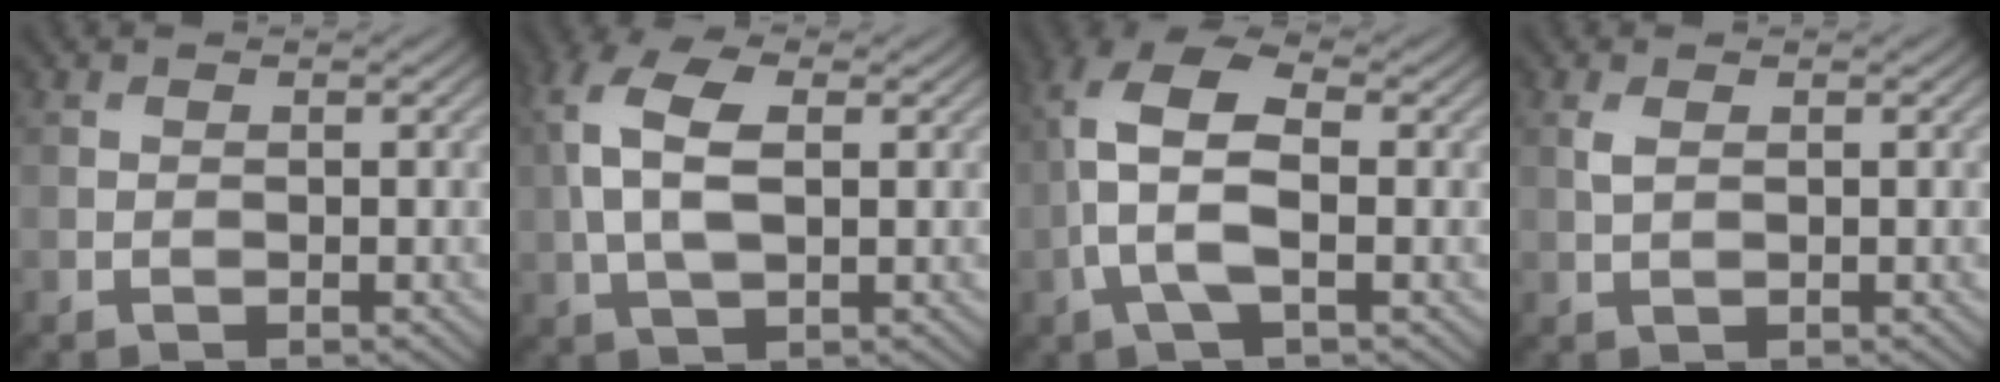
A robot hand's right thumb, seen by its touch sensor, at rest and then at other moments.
{"total": 8.4, "force": [1.1, 4.4, 7.1], "torque": [-0.171, 0.015, 0.014]}
{"total": 8.6, "force": [-0.5, 3.7, 7.7], "torque": [-0.172, 0.021, -0.021]}
{"total": 1.4, "force": [0.5, 0.6, 1.1], "torque": [-0.032, 0.001, 0.012]}